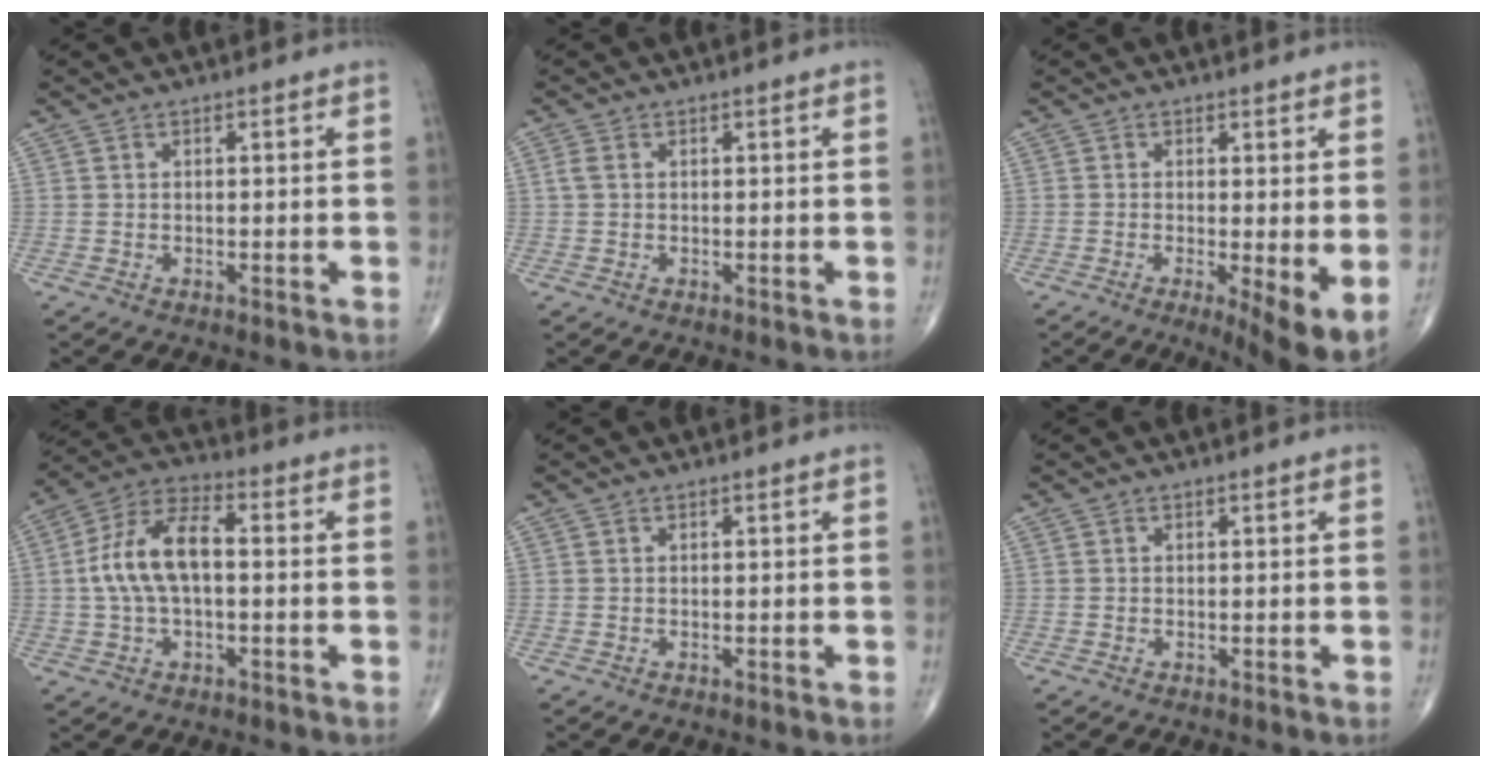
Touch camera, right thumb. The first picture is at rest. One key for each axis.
{"total": 1.4, "fx": 0.2, "fy": 0.9, "fz": 1.0, "tx": -0.027, "ty": 0.005, "tz": 0.005}
{"total": 6.8, "fx": -1.0, "fy": 1.5, "fz": 6.6, "tx": -0.104, "ty": -0.021, "tz": -0.018}
{"total": 11.9, "fx": 0.2, "fy": 5.9, "fz": 10.3, "tx": -0.207, "ty": 0.035, "tz": -0.003}
{"total": 0.0}
{"total": 0.0}